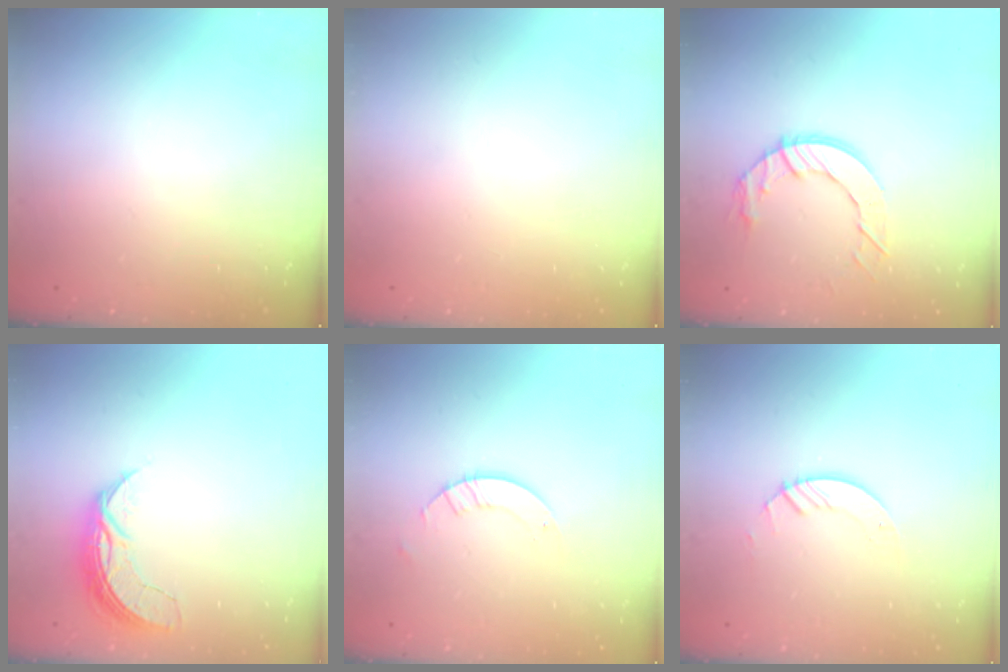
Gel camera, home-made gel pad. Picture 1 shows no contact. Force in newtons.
{"total": 0.0}
{"total": 9.1, "press": 9.1, "slide": 0.5}
{"total": 7.2, "press": 7.2, "slide": 0.5}
{"total": 3.2, "press": 3.2, "slide": 0.3}
{"total": 2.9, "press": 2.9, "slide": 0.3}